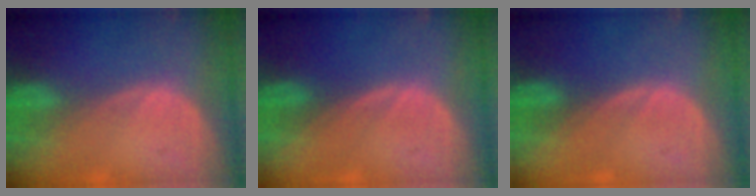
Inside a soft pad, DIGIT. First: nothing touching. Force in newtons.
{"total": 0.0}
{"total": 0.0}